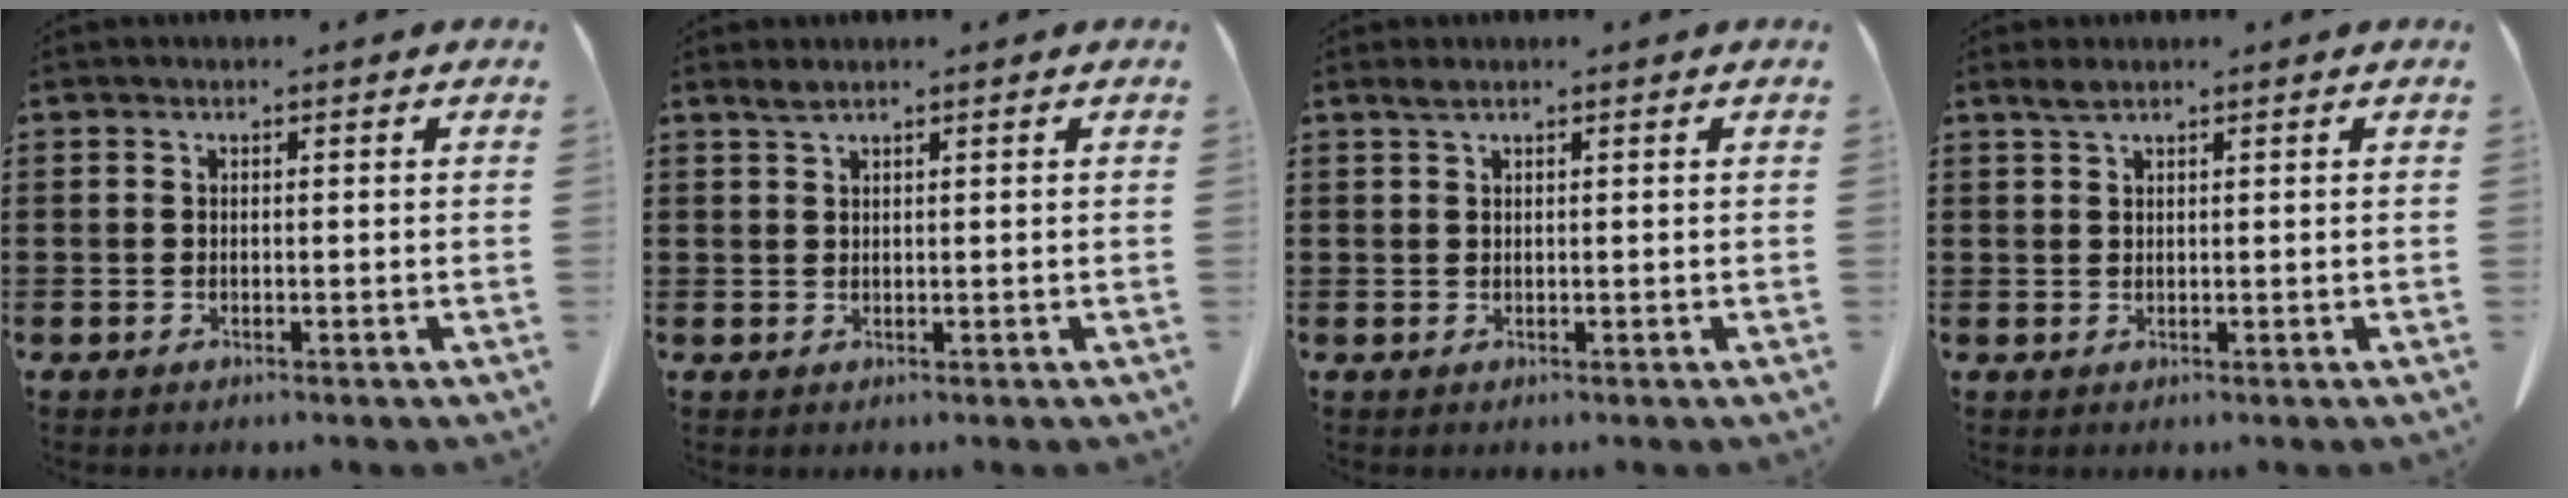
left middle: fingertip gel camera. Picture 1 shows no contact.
{"total": 1.3, "force": [1.0, 0.1, 0.8], "torque": [-0.020, -0.002, 0.020]}
{"total": 1.1, "force": [0.7, 0.1, 0.8], "torque": [-0.017, 0.000, 0.014]}
{"total": 1.6, "force": [1.1, 0.2, 1.1], "torque": [-0.025, 0.000, 0.022]}